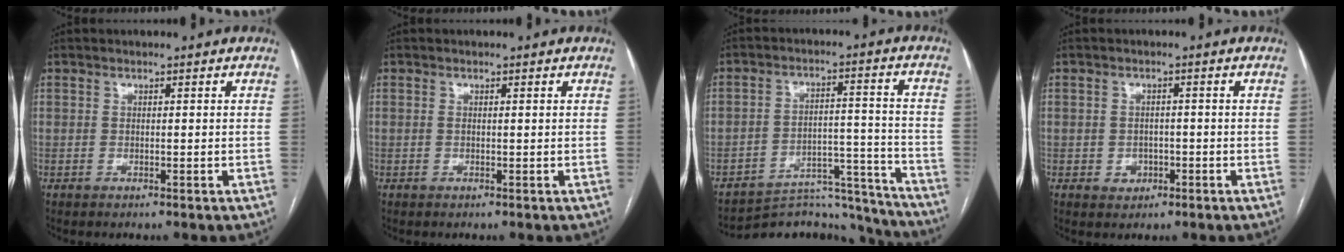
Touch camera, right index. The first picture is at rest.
{"total": 0.5, "force": [0.2, 0.1, 0.5], "torque": [-0.011, 0.002, 0.005]}
{"total": 16.3, "force": [-16.0, 2.8, 0.8], "torque": [0.002, 0.053, -0.220]}
{"total": 2.4, "force": [-0.9, 2.2, 0.8], "torque": [-0.007, 0.007, -0.006]}